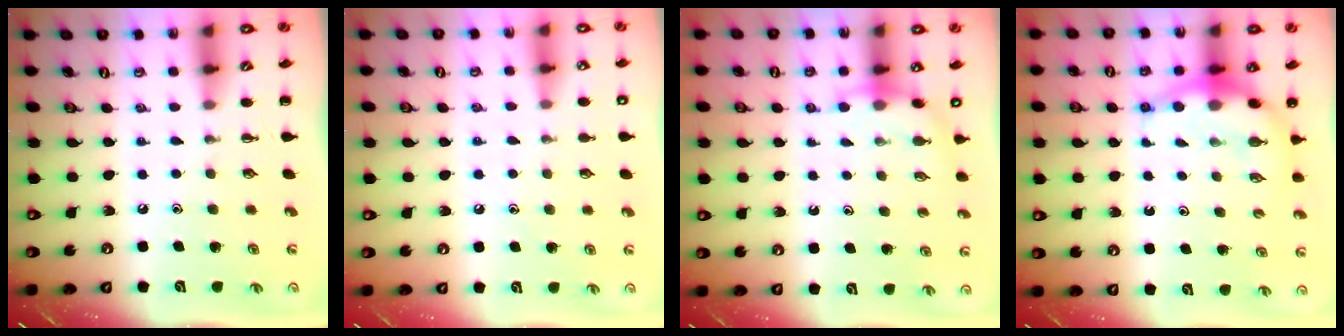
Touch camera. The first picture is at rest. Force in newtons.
{"total": 6.2, "press": 6.0, "slide": 1.7}
{"total": 5.3, "press": 5.3, "slide": 0.5}
{"total": 7.2, "press": 7.2, "slide": 1.1}